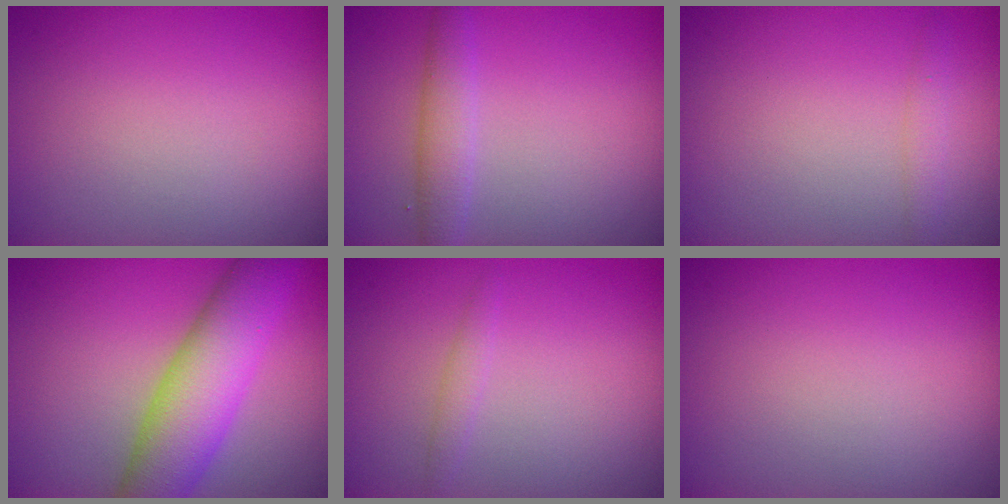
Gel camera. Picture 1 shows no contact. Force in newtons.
{"total": 2.4, "press": 2.4, "slide": 0.1}
{"total": 1.1, "press": 1.0, "slide": 0.1}
{"total": 8.2, "press": 8.2, "slide": 0.5}
{"total": 1.0, "press": 1.0, "slide": 0.1}
{"total": 0.0}